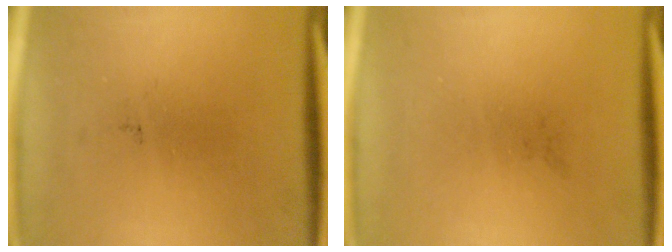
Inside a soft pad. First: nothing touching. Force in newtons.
{"total": 0.0}